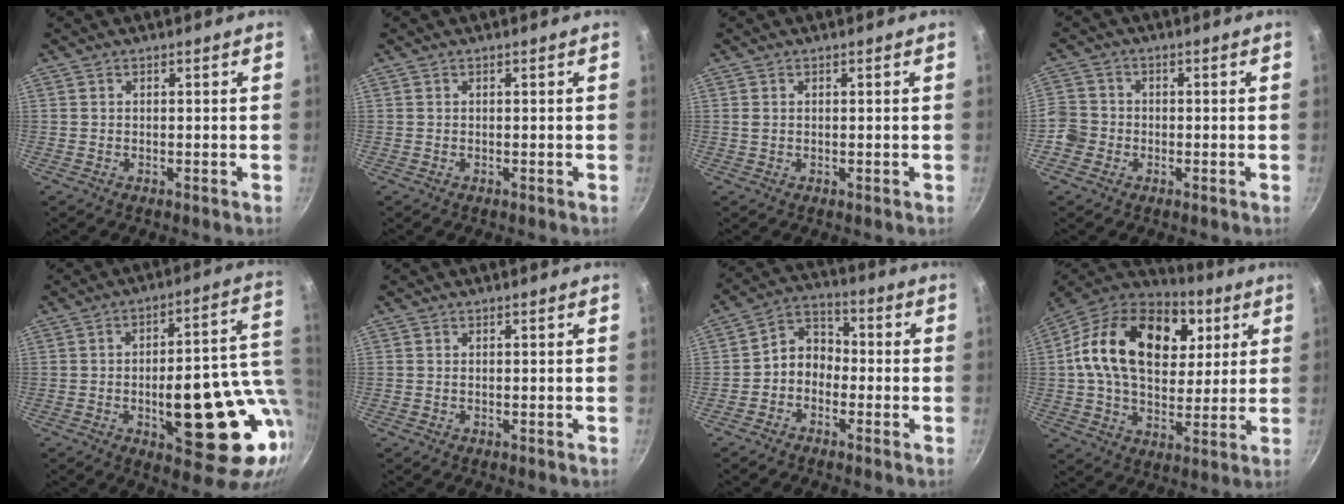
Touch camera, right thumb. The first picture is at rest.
{"total": 0.0}
{"total": 0.6, "force": [0.2, 0.3, 0.4], "torque": [-0.009, 0.001, 0.003]}
{"total": 5.3, "force": [-1.9, 4.7, 1.5], "torque": [-0.011, 0.025, -0.047]}
{"total": 22.9, "force": [-3.2, 9.5, 20.6], "torque": [-0.227, 0.011, -0.034]}
{"total": 0.0}
{"total": 6.8, "force": [-1.9, 5.4, 3.7], "torque": [-0.033, 0.038, -0.054]}
{"total": 25.8, "force": [7.2, 16.9, 18.1], "torque": [-0.286, 0.006, 0.107]}